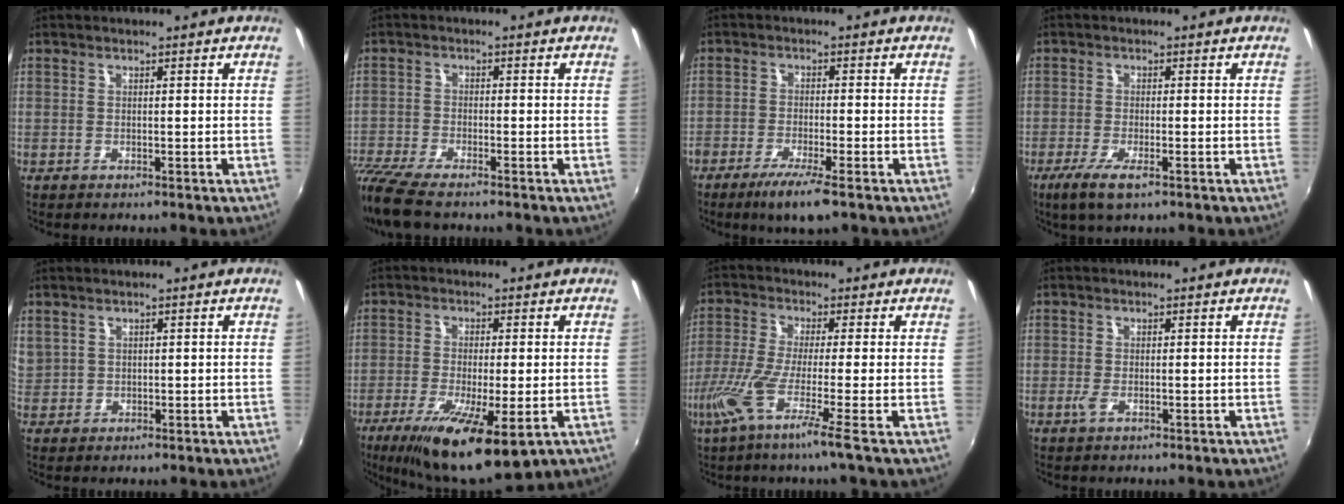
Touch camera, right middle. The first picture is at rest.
{"total": 10.0, "force": [-8.3, 2.1, 5.2], "torque": [-0.139, -0.040, -0.156]}
{"total": 6.4, "force": [-4.4, 0.6, 4.7], "torque": [-0.107, -0.016, -0.079]}
{"total": 5.0, "force": [-2.9, 1.0, 3.9], "torque": [-0.092, -0.016, -0.054]}
{"total": 1.5, "force": [0.7, 1.3, 0.5], "torque": [-0.008, 0.002, 0.016]}
{"total": 13.6, "force": [-7.0, 3.6, 11.1], "torque": [-0.220, -0.044, -0.112]}
{"total": 8.4, "force": [-4.1, -1.3, 7.3], "torque": [-0.167, -0.023, -0.082]}
{"total": 1.3, "force": [-0.3, 0.3, 1.2], "torque": [-0.025, -0.005, -0.007]}